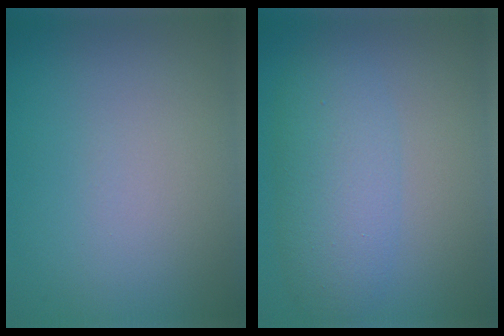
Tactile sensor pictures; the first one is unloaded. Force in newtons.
{"total": 4.8, "press": 4.8, "slide": 0.0}